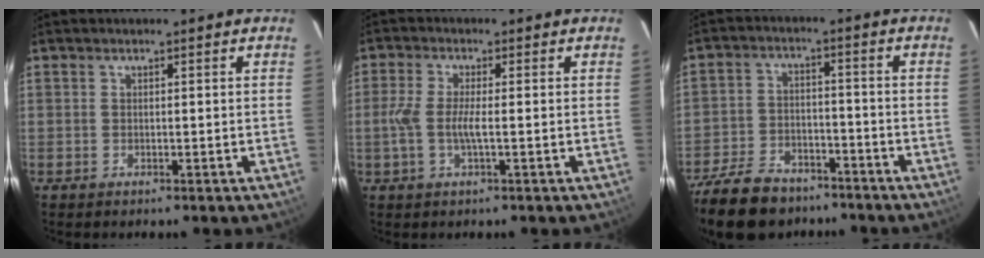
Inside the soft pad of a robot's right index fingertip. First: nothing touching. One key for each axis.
{"total": 4.9, "fx": -0.9, "fy": 0.7, "fz": 4.8, "tx": -0.103, "ty": -0.002, "tz": -0.020}
{"total": 16.9, "fx": -13.0, "fy": 8.2, "fz": 7.0, "tx": -0.181, "ty": -0.005, "tz": -0.209}